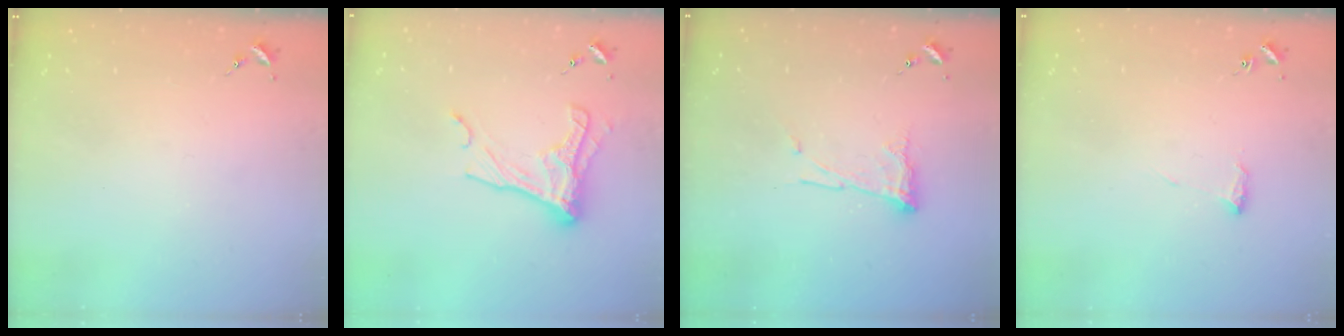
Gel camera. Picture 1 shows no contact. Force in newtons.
{"total": 14.7, "press": 14.6, "slide": 1.1}
{"total": 8.5, "press": 8.5, "slide": 0.5}
{"total": 5.8, "press": 5.7, "slide": 0.8}